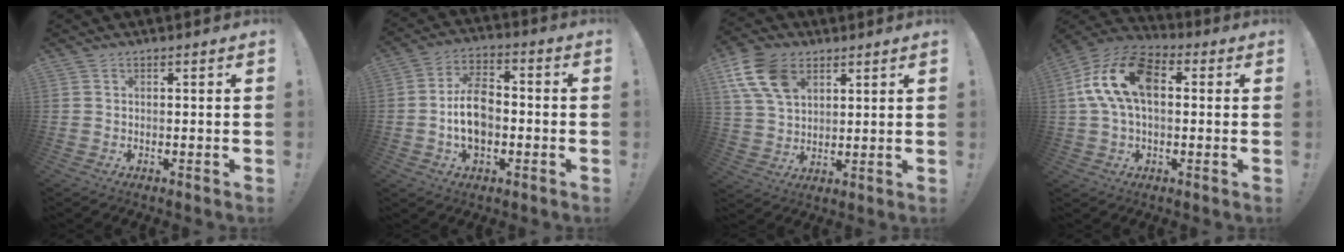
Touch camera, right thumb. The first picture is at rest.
{"total": 12.2, "force": [-2.1, 8.2, 8.8], "torque": [-0.161, 0.015, -0.039]}
{"total": 14.4, "force": [6.7, 9.9, 8.1], "torque": [-0.151, -0.022, 0.132]}
{"total": 16.4, "force": [2.9, 9.8, 12.9], "torque": [-0.252, 0.011, 0.051]}